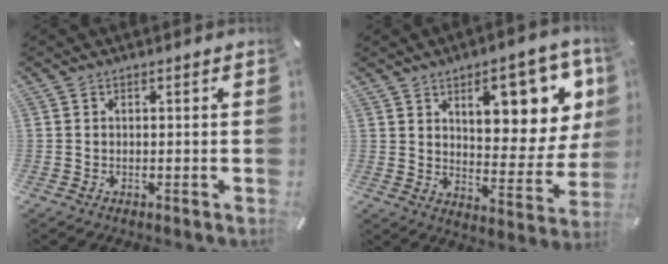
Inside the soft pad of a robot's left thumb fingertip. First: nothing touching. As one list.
[{"total": 16.0, "force": [8.3, 7.5, 11.5], "torque": [-0.146, -0.048, 0.135]}]